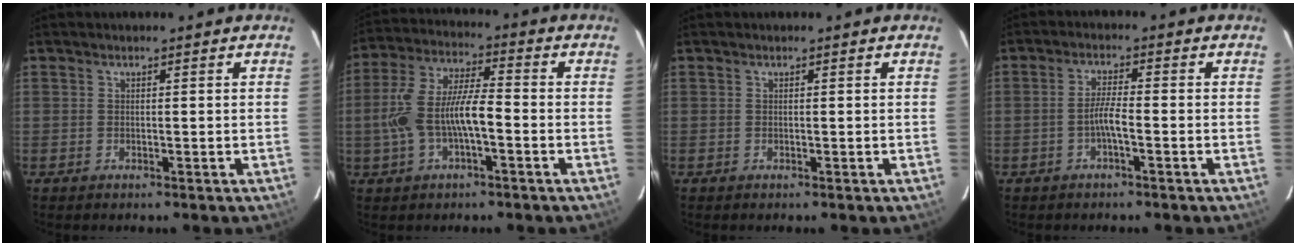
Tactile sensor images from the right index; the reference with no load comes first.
{"total": 11.4, "force": [-2.7, 3.8, 10.4], "torque": [-0.217, 0.008, -0.047]}
{"total": 0.0}
{"total": 3.1, "force": [-1.4, 0.1, 2.8], "torque": [-0.059, 0.005, -0.029]}